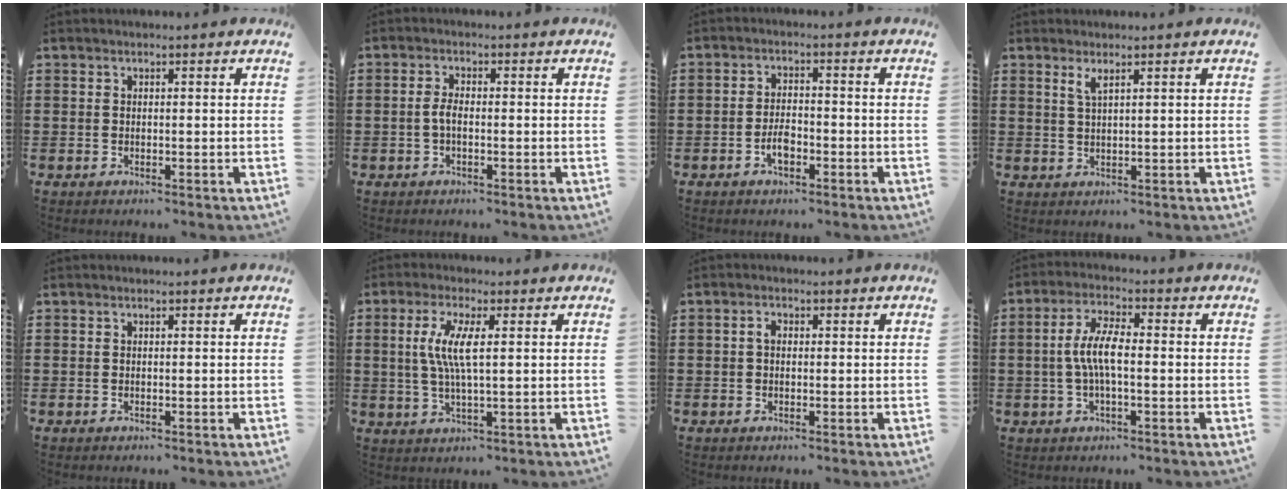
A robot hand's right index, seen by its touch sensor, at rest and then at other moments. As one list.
[{"total": 2.3, "force": [-0.5, 0.8, 2.1], "torque": [-0.054, -0.004, -0.014]}, {"total": 3.4, "force": [-1.6, 1.5, 2.6], "torque": [-0.054, 0.003, -0.031]}, {"total": 2.0, "force": [1.3, 0.3, 1.5], "torque": [-0.033, 0.001, 0.023]}, {"total": 0.0}, {"total": 6.2, "force": [1.0, 1.2, 6.0], "torque": [-0.130, -0.006, 0.011]}, {"total": 1.5, "force": [0.0, 1.0, 1.2], "torque": [-0.024, 0.006, 0.000]}, {"total": 6.3, "force": [-0.5, 1.9, 6.0], "torque": [-0.128, 0.000, -0.016]}]